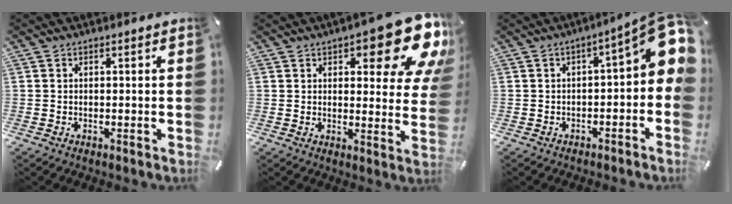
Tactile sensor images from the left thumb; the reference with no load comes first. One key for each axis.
{"total": 16.1, "fx": 9.2, "fy": 5.8, "fz": 11.8, "tx": -0.141, "ty": -0.067, "tz": 0.150}
{"total": 10.7, "fx": 2.2, "fy": 4.0, "fz": 9.7, "tx": -0.113, "ty": -0.026, "tz": 0.036}